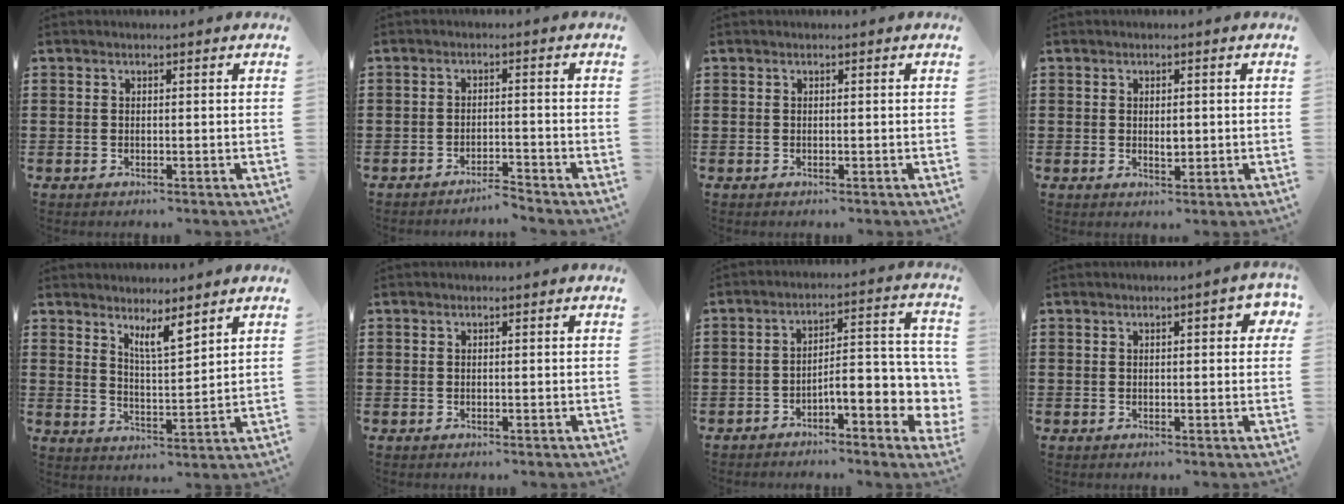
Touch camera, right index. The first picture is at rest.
{"total": 2.6, "force": [-2.5, -0.1, 0.3], "torque": [-0.010, -0.001, -0.054]}
{"total": 0.0}
{"total": 1.9, "force": [0.2, 0.8, 1.7], "torque": [-0.035, 0.003, 0.002]}
{"total": 5.0, "force": [4.1, 0.8, 2.8], "torque": [-0.057, -0.013, 0.071]}
{"total": 0.0}
{"total": 6.6, "force": [-3.2, 2.1, 5.4], "torque": [-0.075, -0.021, -0.063]}
{"total": 2.6, "force": [0.6, 0.8, 2.4], "torque": [-0.032, 0.000, 0.005]}